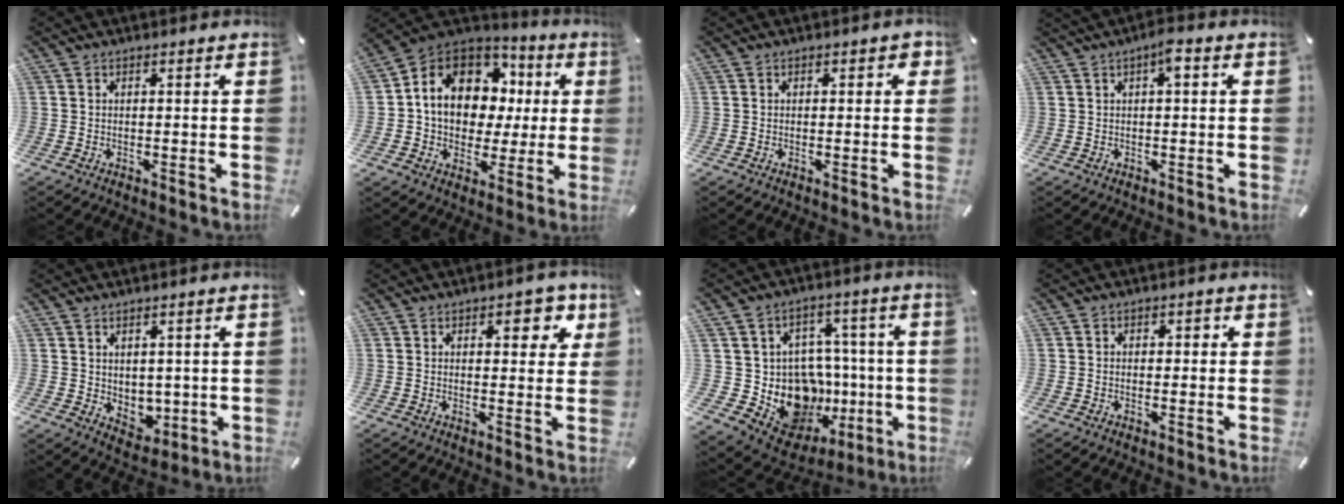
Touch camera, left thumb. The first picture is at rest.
{"total": 13.4, "force": [3.8, 11.0, 6.7], "torque": [-0.135, -0.018, 0.074]}
{"total": 1.4, "force": [0.1, 0.9, 1.1], "torque": [-0.011, 0.003, -0.001]}
{"total": 3.3, "force": [1.1, 0.9, 3.0], "torque": [-0.054, 0.003, 0.016]}
{"total": 4.5, "force": [2.4, 3.8, 0.5], "torque": [0.002, -0.019, 0.043]}
{"total": 6.7, "force": [3.1, 3.7, 4.6], "torque": [-0.041, -0.009, 0.045]}
{"total": 17.4, "force": [-3.0, 14.9, 8.6], "torque": [-0.123, -0.003, -0.005]}
{"total": 1.5, "force": [-0.1, 1.1, 0.9], "torque": [-0.019, 0.008, -0.006]}